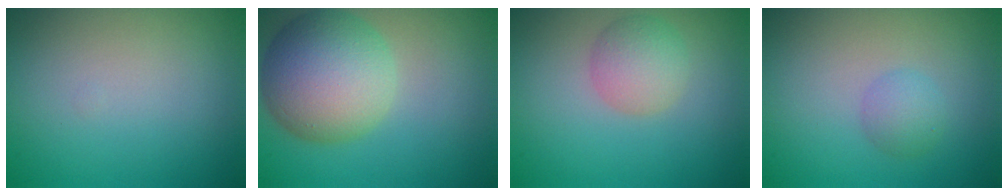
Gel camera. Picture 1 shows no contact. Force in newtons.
{"total": 8.5, "press": 8.5, "slide": 0.4}
{"total": 2.9, "press": 2.9, "slide": 0.1}
{"total": 1.7, "press": 1.7, "slide": 0.1}